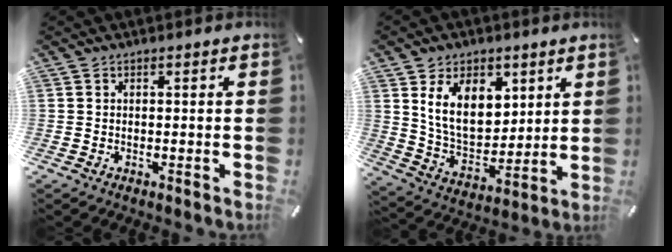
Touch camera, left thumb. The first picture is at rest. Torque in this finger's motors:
{"motor_torque": [1.42, 1.38, 1.47, -1.30, 0.25]}